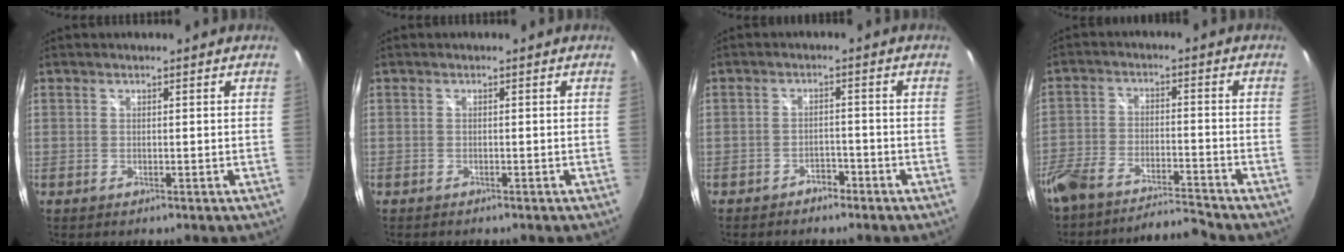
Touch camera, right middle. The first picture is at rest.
{"total": 0.6, "force": [-0.5, -0.1, 0.2], "torque": [-0.005, -0.004, -0.011]}
{"total": 2.8, "force": [-2.4, 1.1, 0.8], "torque": [-0.022, 0.004, -0.036]}
{"total": 9.9, "force": [-9.5, 0.9, 2.8], "torque": [-0.078, -0.007, -0.176]}